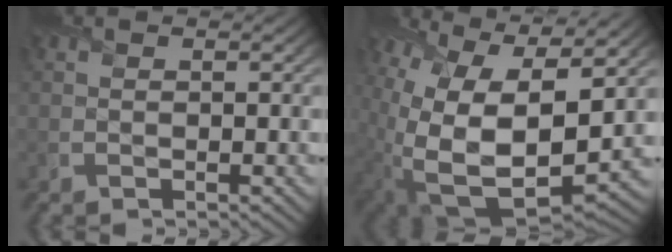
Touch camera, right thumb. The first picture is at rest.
{"total": 17.6, "force": [2.0, 9.7, 14.5], "torque": [-0.265, -0.022, 0.065]}